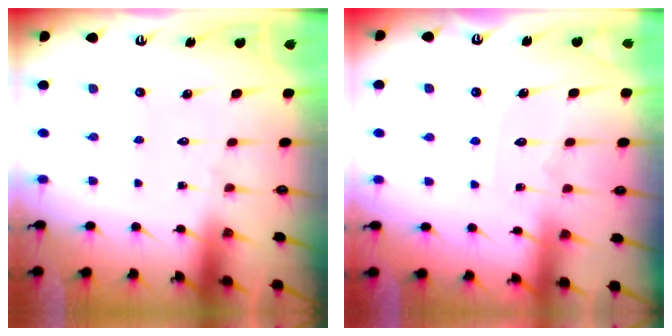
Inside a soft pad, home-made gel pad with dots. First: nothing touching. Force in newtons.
{"total": 6.5, "press": 6.5, "slide": 0.7}